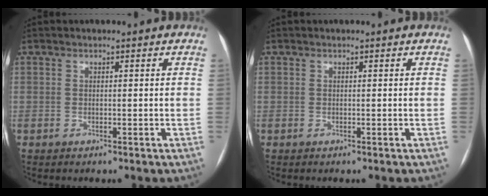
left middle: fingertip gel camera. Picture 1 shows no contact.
{"total": 0.0}